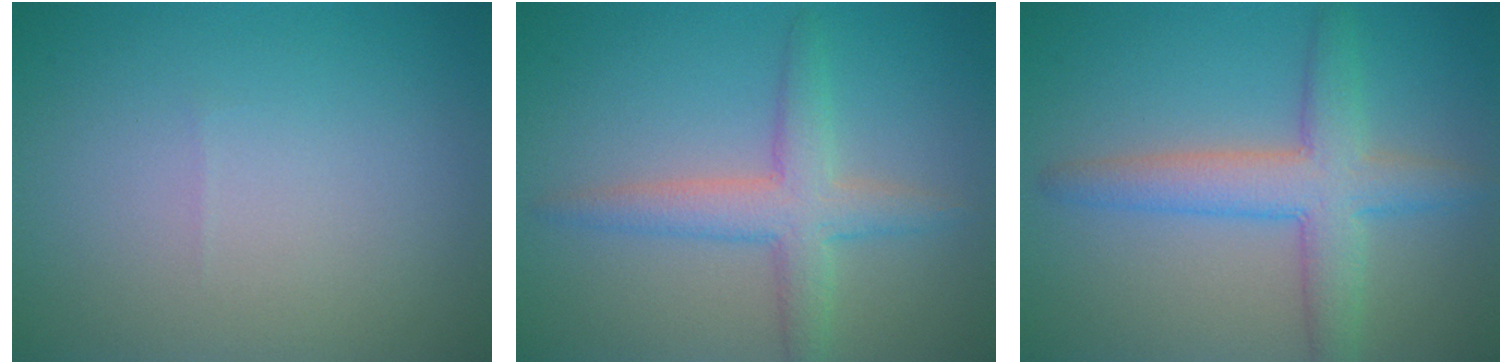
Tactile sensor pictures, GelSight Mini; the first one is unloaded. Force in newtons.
{"total": 3.7, "press": 3.7, "slide": 0.2}
{"total": 5.0, "press": 5.0, "slide": 0.2}